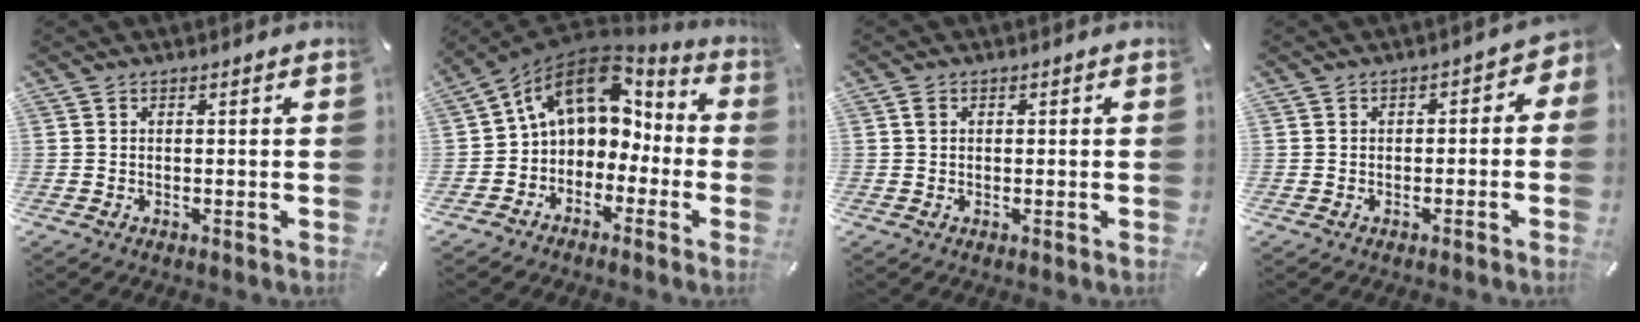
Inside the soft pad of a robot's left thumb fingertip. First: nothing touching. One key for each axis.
{"total": 12.4, "fx": 3.7, "fy": 9.6, "fz": 7.0, "tx": -0.128, "ty": -0.009, "tz": 0.068}
{"total": 0.8, "fx": 0.2, "fy": 0.7, "fz": 0.5, "tx": -0.010, "ty": 0.005, "tz": 0.003}
{"total": 2.8, "fx": -1.5, "fy": 1.8, "fz": 1.4, "tx": -0.020, "ty": 0.012, "tz": -0.033}